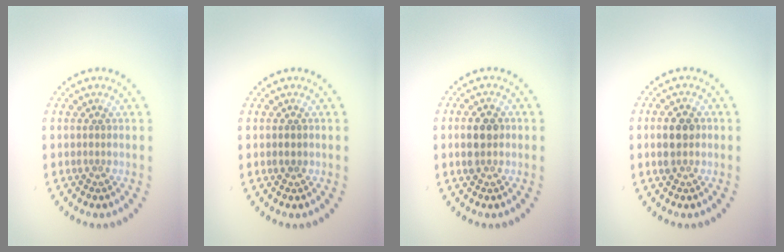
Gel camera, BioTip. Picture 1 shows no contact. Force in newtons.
{"total": 1.0, "press": 1.0, "slide": 0.1}
{"total": 2.9, "press": 2.9, "slide": 0.2}
{"total": 2.9, "press": 2.9, "slide": 0.2}